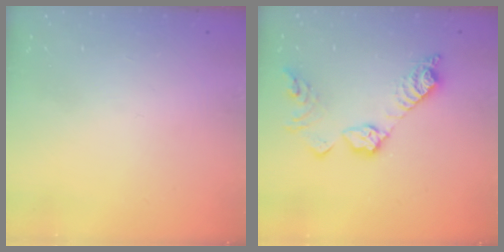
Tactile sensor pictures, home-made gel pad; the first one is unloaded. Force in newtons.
{"total": 13.6, "press": 13.6, "slide": 0.6}